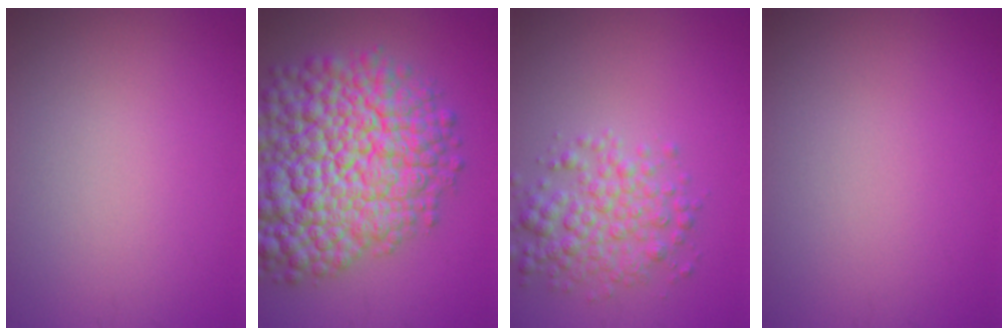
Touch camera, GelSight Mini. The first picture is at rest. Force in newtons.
{"total": 15.4, "press": 15.4, "slide": 0.6}
{"total": 4.0, "press": 4.0, "slide": 0.1}
{"total": 0.0}